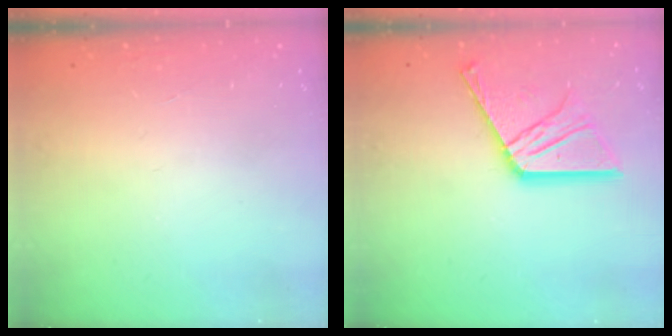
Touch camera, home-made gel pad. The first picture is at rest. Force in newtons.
{"total": 16.1, "press": 16.1, "slide": 1.5}